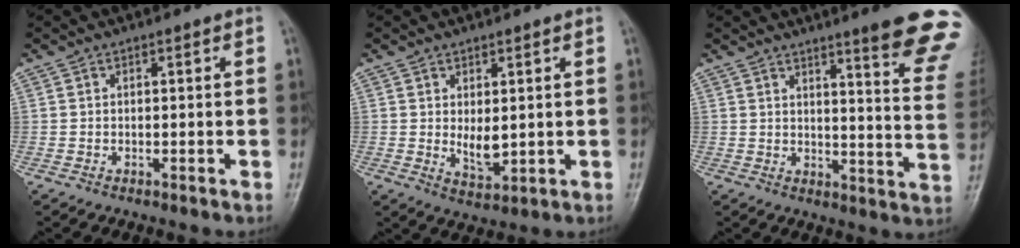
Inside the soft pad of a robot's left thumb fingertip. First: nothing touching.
{"total": 4.5, "force": [0.7, 2.3, 3.8], "torque": [-0.056, -0.017, 0.021]}
{"total": 17.5, "force": [12.7, 1.4, 12.0], "torque": [-0.122, -0.086, 0.150]}